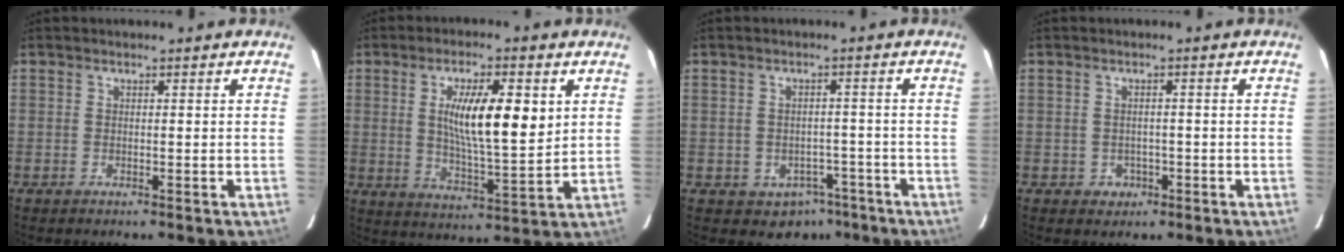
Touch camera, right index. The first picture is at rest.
{"total": 11.7, "force": [2.9, 2.4, 11.1], "torque": [-0.194, -0.002, 0.051]}
{"total": 6.0, "force": [-3.5, 4.6, 1.4], "torque": [-0.010, 0.012, -0.038]}
{"total": 2.3, "force": [-1.0, 2.0, 0.6], "torque": [-0.005, 0.007, -0.008]}